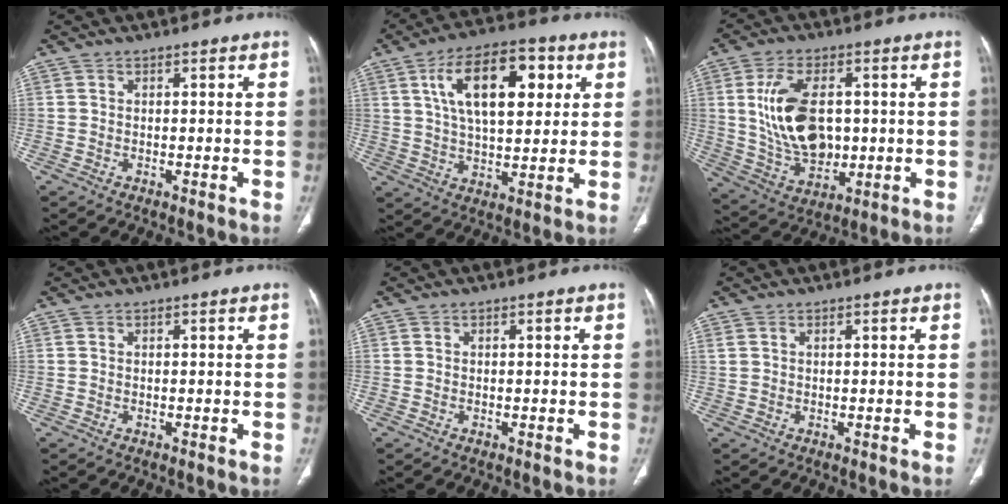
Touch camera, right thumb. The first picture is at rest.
{"total": 16.7, "force": [5.5, 8.2, 13.5], "torque": [-0.195, -0.001, 0.092]}
{"total": 15.1, "force": [1.6, 9.3, 11.8], "torque": [-0.196, -0.009, 0.043]}
{"total": 0.0}
{"total": 0.0}
{"total": 0.9, "force": [0.5, 0.5, 0.6], "torque": [-0.014, 0.010, 0.014]}